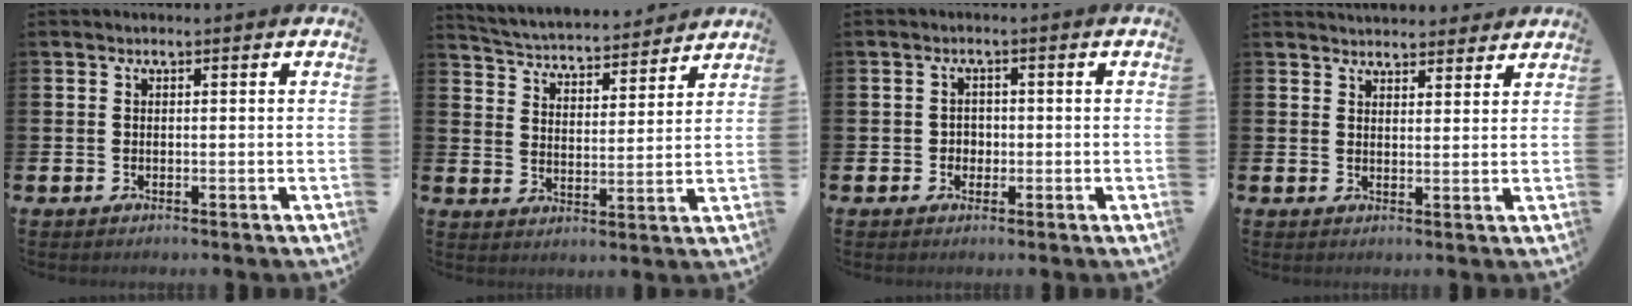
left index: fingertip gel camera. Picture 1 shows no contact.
{"total": 4.5, "force": [4.4, 0.8, 0.3], "torque": [-0.035, -0.039, 0.073]}
{"total": 1.7, "force": [-0.2, 1.6, 0.5], "torque": [0.003, 0.000, -0.011]}
{"total": 3.7, "force": [3.6, 0.7, 0.0], "torque": [-0.006, -0.015, 0.067]}